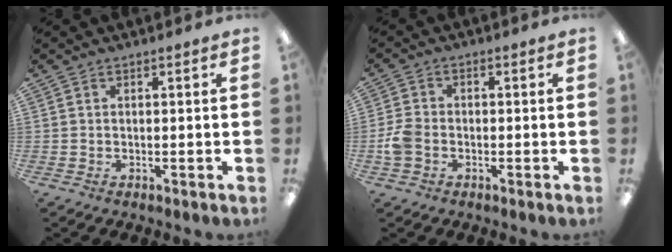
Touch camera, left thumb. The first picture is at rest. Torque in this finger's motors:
{"motor_torque": [-0.08, 0.13, -0.09, -0.04, 0.01]}